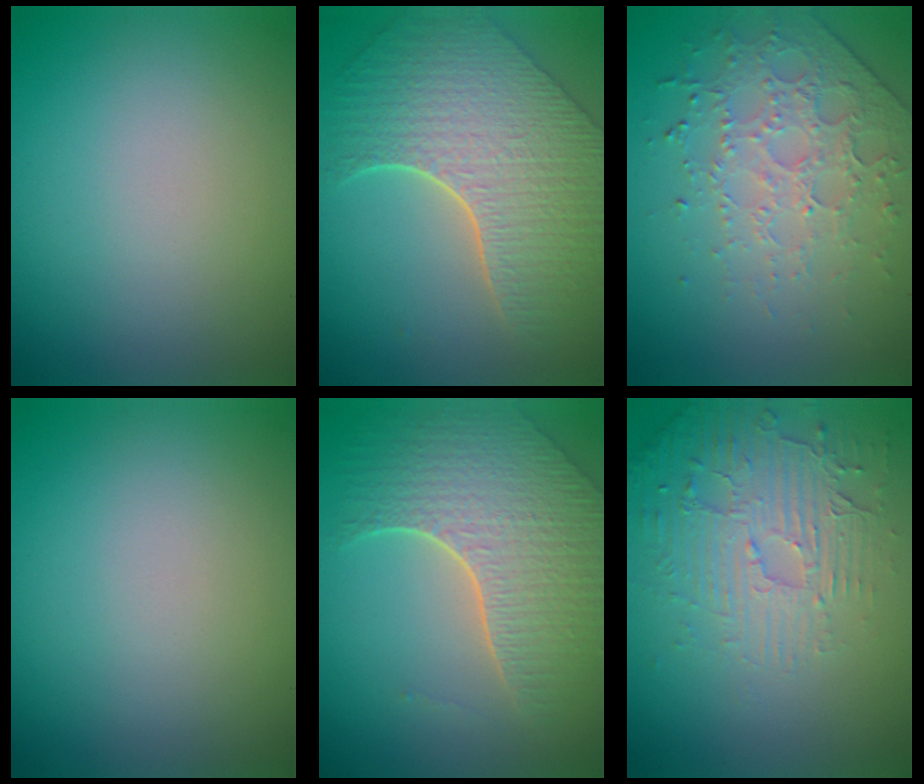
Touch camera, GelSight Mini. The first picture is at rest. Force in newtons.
{"total": 8.2, "press": 5.9, "slide": 5.6}
{"total": 4.3, "press": 3.1, "slide": 3.0}
{"total": 0.0}
{"total": 6.9, "press": 4.9, "slide": 4.9}
{"total": 4.8, "press": 3.3, "slide": 3.4}